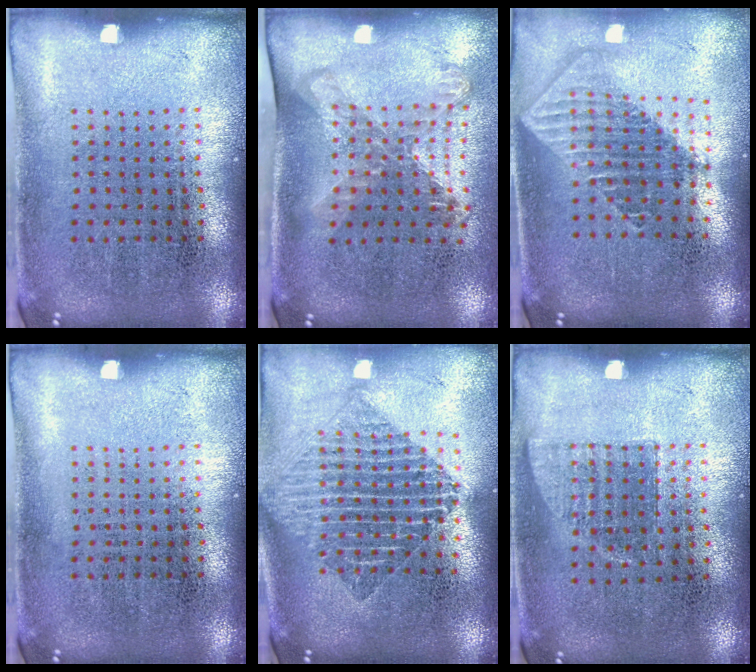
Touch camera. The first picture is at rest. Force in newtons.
{"total": 1.7, "press": 1.3, "slide": 1.0}
{"total": 1.8, "press": 1.5, "slide": 1.0}
{"total": 0.0}
{"total": 1.9, "press": 1.6, "slide": 1.1}
{"total": 0.6, "press": 0.5, "slide": 0.2}